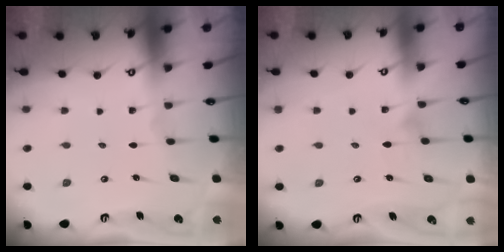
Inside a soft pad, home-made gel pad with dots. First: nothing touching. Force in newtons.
{"total": 3.2, "press": 3.2, "slide": 0.2}